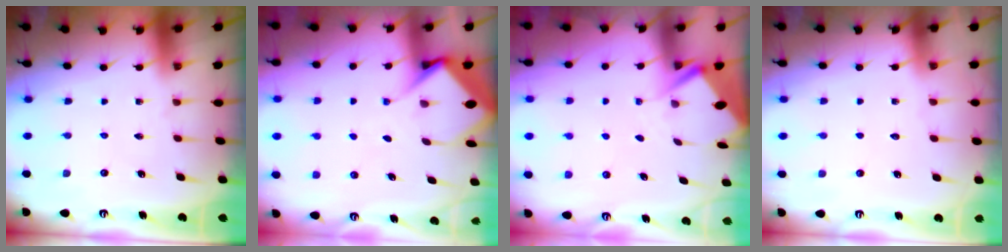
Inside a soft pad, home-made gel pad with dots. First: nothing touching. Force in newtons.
{"total": 6.8, "press": 6.8, "slide": 0.7}
{"total": 3.0, "press": 2.9, "slide": 0.4}
{"total": 0.8, "press": 0.8, "slide": 0.1}